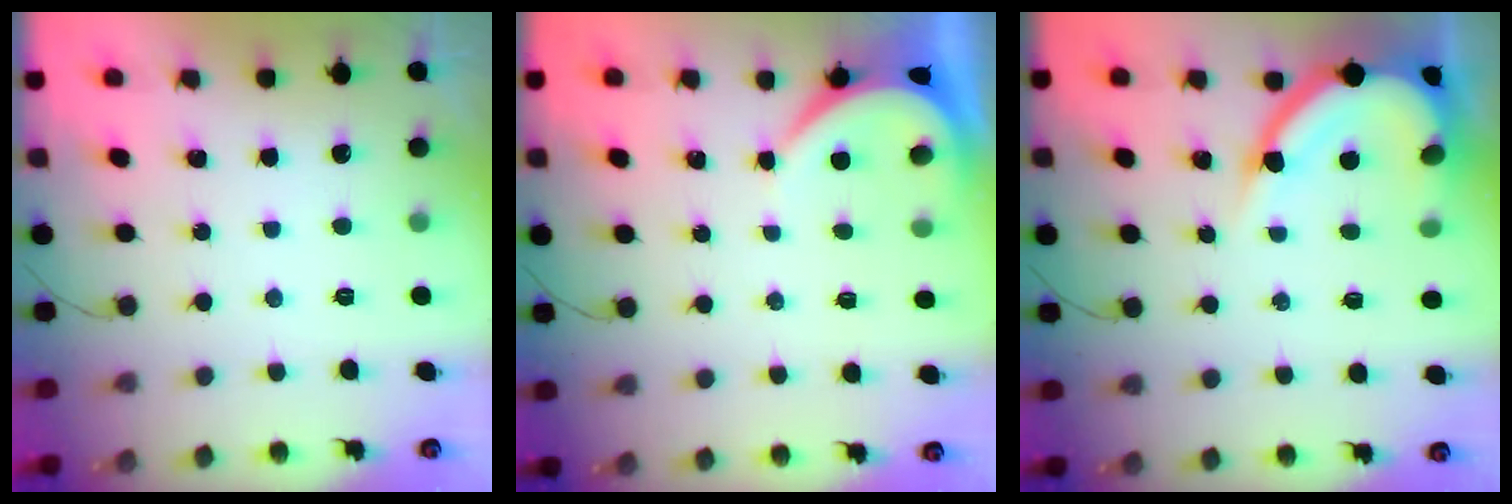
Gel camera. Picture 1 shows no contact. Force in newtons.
{"total": 3.9, "press": 3.9, "slide": 0.5}
{"total": 11.9, "press": 11.9, "slide": 0.8}